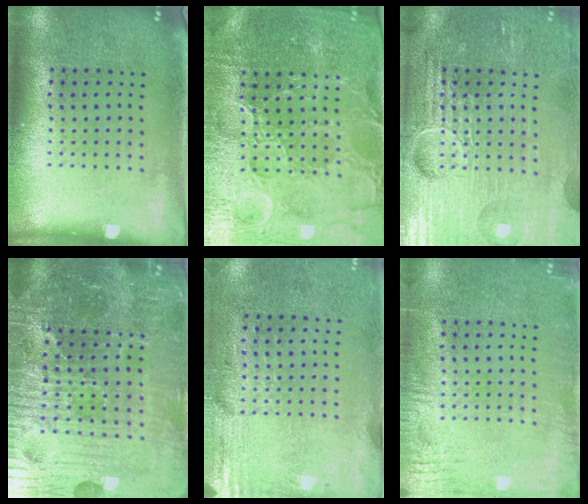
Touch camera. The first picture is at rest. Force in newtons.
{"total": 4.6, "press": 4.3, "slide": 1.6}
{"total": 7.1, "press": 7.0, "slide": 0.8}
{"total": 6.1, "press": 5.8, "slide": 2.0}
{"total": 2.8, "press": 2.5, "slide": 1.4}
{"total": 2.7, "press": 2.7, "slide": 0.2}